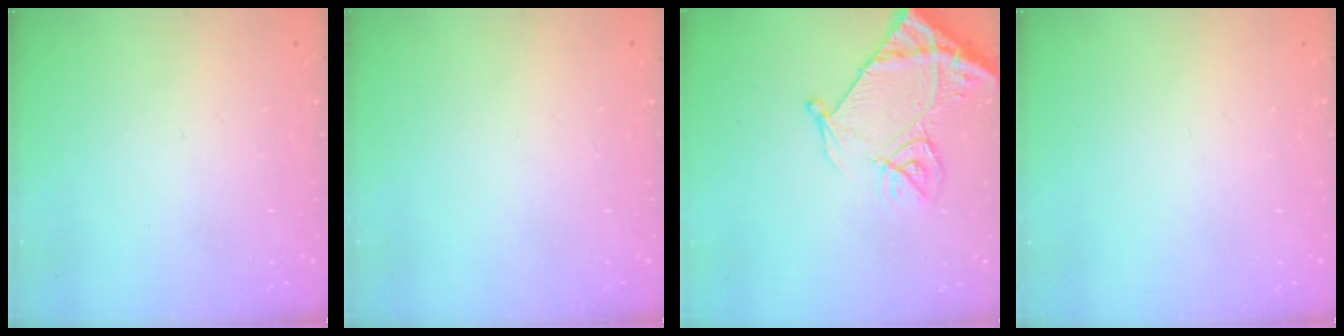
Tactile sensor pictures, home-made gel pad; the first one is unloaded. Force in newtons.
{"total": 0.0}
{"total": 13.7, "press": 13.6, "slide": 1.6}
{"total": 0.0}